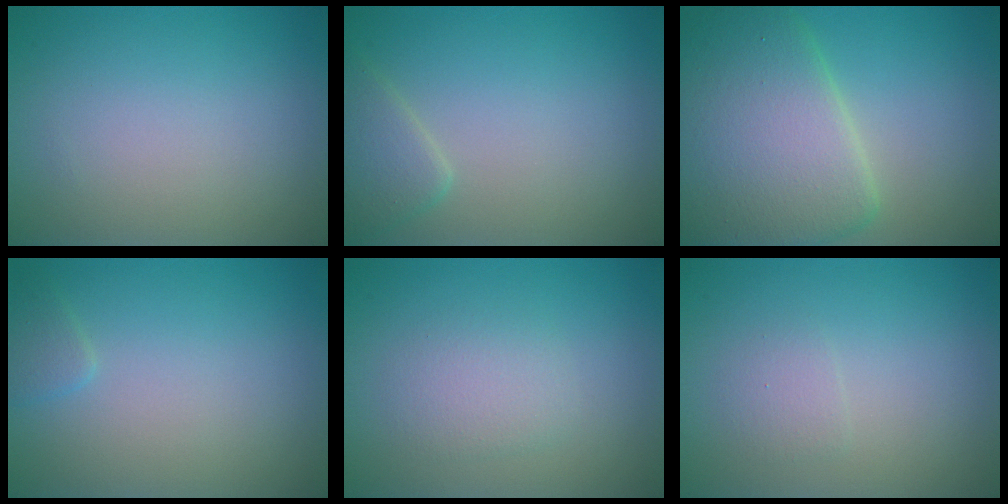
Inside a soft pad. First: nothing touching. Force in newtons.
{"total": 2.2, "press": 2.2, "slide": 0.2}
{"total": 10.1, "press": 10.1, "slide": 0.5}
{"total": 1.0, "press": 1.0, "slide": 0.0}
{"total": 2.1, "press": 2.1, "slide": 0.0}
{"total": 1.1, "press": 1.1, "slide": 0.1}